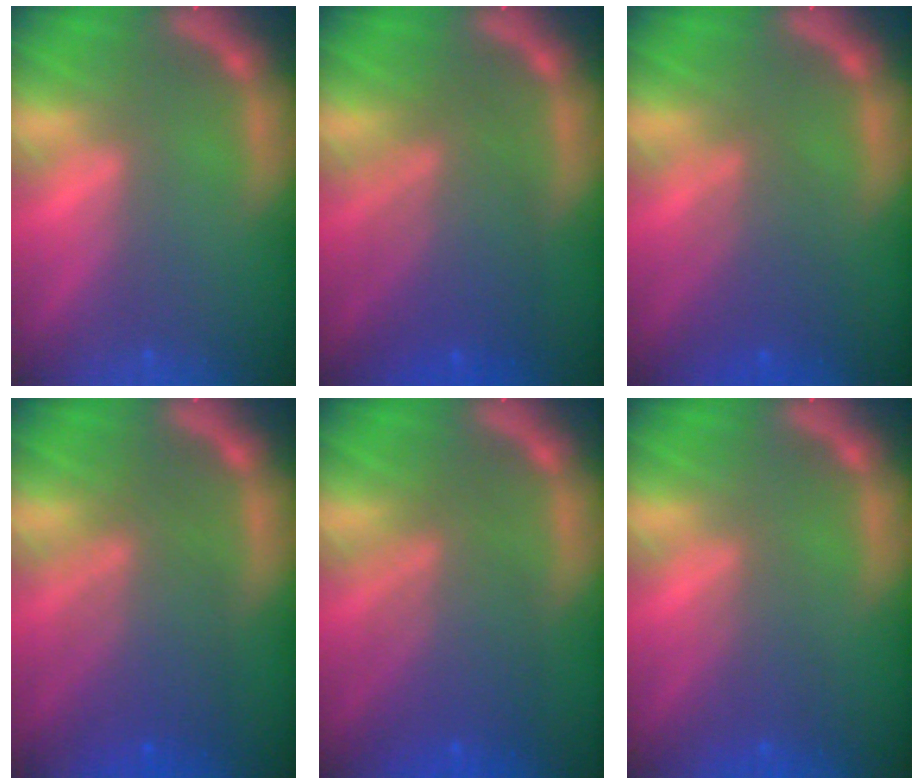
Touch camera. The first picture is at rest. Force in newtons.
{"total": 7.0}
{"total": 4.0}
{"total": 6.5}
{"total": 6.6}
{"total": 2.5}